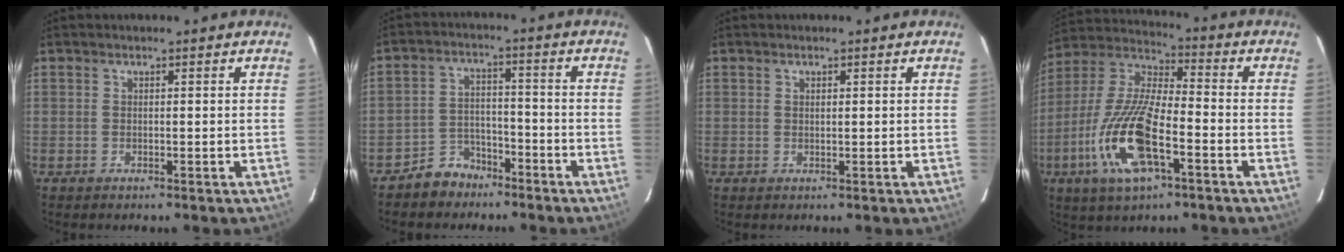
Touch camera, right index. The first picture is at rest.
{"total": 6.5, "force": [-5.0, 4.1, 0.8], "torque": [-0.030, 0.023, -0.081]}
{"total": 0.7, "force": [0.4, 0.4, 0.4], "torque": [-0.008, 0.002, 0.007]}
{"total": 17.9, "force": [-7.1, 5.9, 15.3], "torque": [-0.327, -0.016, -0.142]}